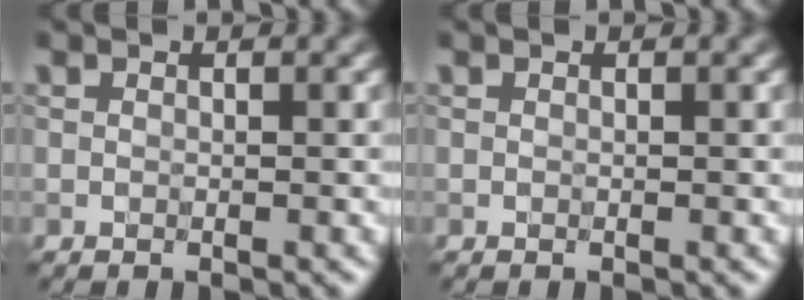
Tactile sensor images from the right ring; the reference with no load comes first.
{"total": 0.0}